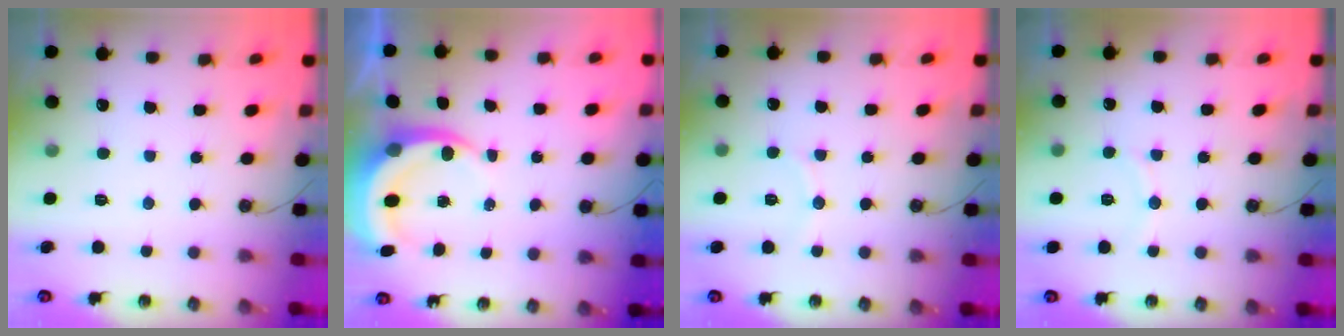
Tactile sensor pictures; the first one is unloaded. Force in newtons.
{"total": 6.5, "press": 6.5, "slide": 0.9}
{"total": 5.8, "press": 5.8, "slide": 0.5}
{"total": 5.7, "press": 5.7, "slide": 0.6}